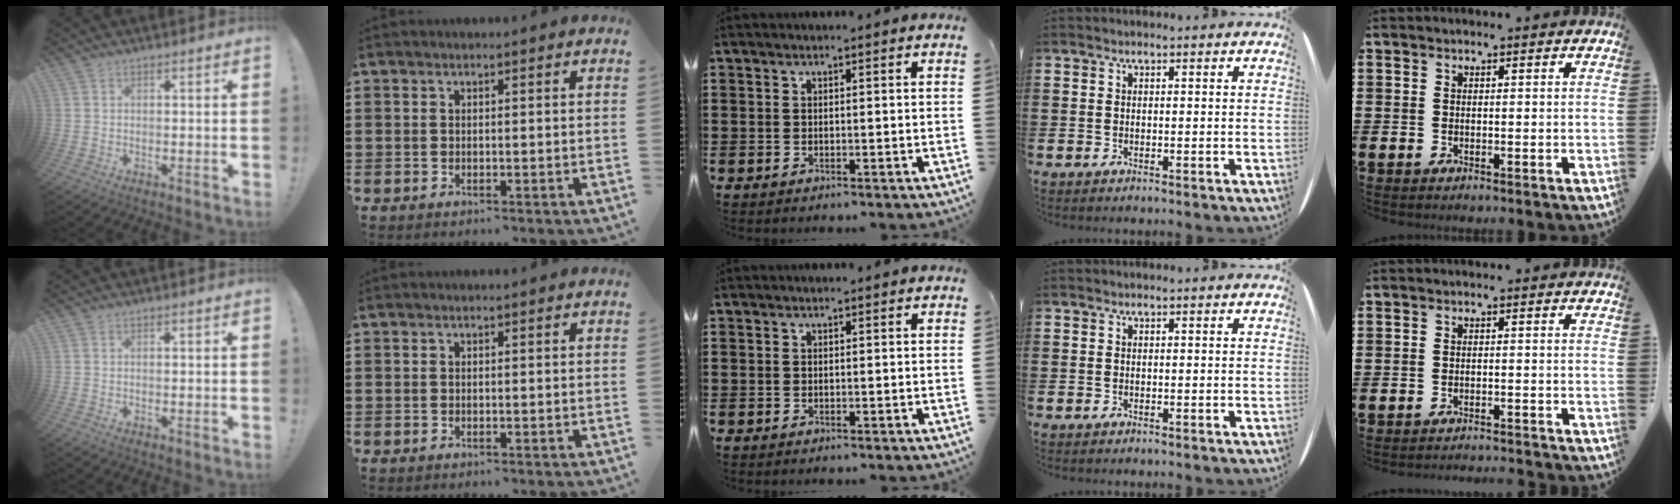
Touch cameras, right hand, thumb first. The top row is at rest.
{"little": {"total": 1.3, "force": [-1.3, -0.2, -0.1], "torque": [-0.001, 0.004, -0.027]}}